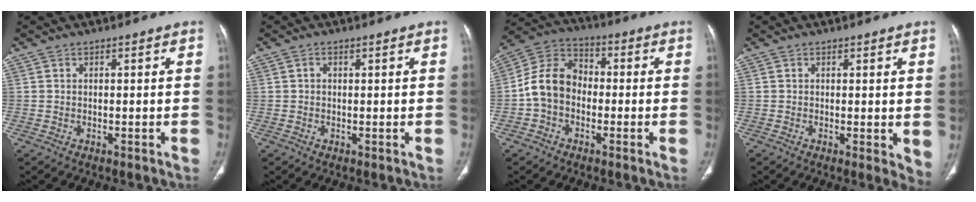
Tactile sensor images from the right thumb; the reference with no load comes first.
{"total": 0.8, "force": [0.2, 0.6, 0.6], "torque": [-0.007, 0.001, 0.003]}
{"total": 10.1, "force": [-1.8, 7.8, 6.0], "torque": [-0.101, 0.039, -0.049]}
{"total": 3.8, "force": [0.2, 1.4, 3.5], "torque": [-0.044, -0.012, 0.001]}